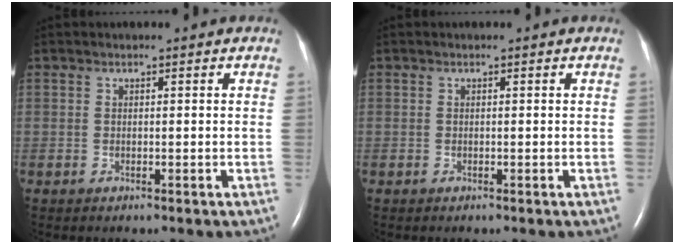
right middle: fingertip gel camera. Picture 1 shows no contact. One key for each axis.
{"total": 0.0}